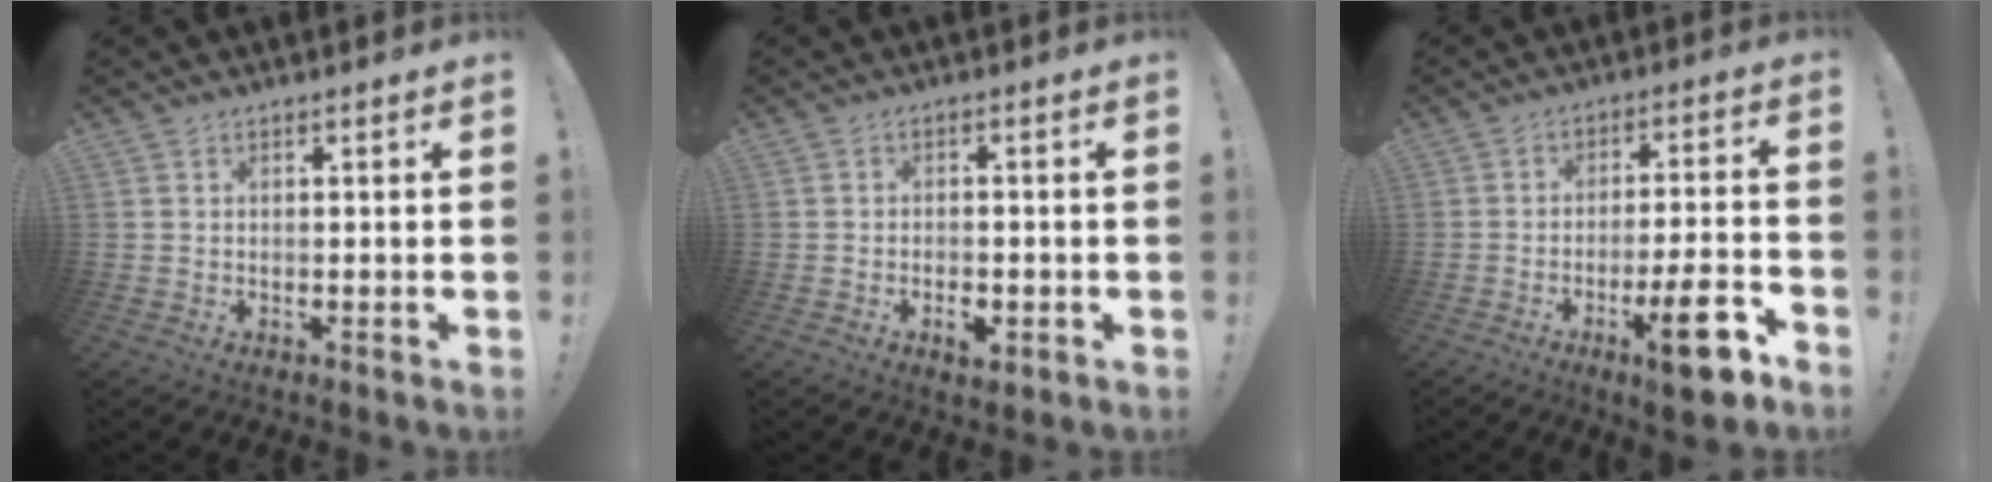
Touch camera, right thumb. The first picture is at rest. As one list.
[{"total": 3.4, "force": [-1.6, 2.0, 2.3], "torque": [-0.026, 0.009, -0.025]}, {"total": 13.2, "force": [-6.7, 2.5, 11.1], "torque": [-0.156, 0.034, -0.101]}]